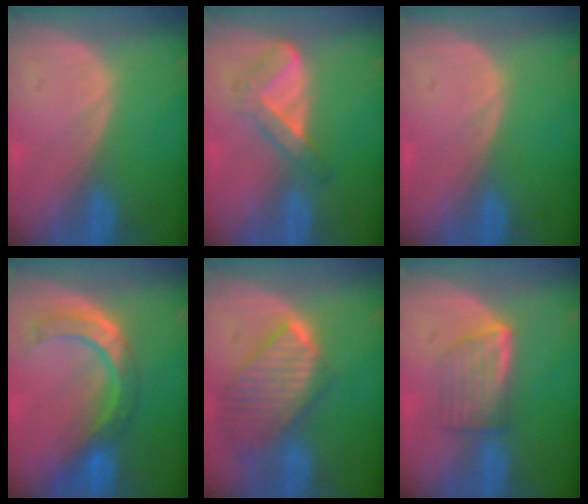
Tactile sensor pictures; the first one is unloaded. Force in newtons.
{"total": 5.6, "press": 4.7, "slide": 3.0}
{"total": 0.0}
{"total": 8.3, "press": 7.2, "slide": 4.2}
{"total": 9.7, "press": 8.5, "slide": 4.8}
{"total": 5.8, "press": 5.4, "slide": 2.2}